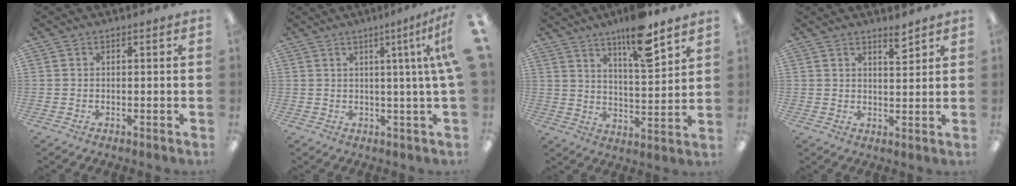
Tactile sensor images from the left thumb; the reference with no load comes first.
{"total": 6.5, "force": [1.8, -0.5, 6.3], "torque": [-0.093, -0.013, 0.025]}
{"total": 12.9, "force": [9.6, 2.8, 8.2], "torque": [-0.126, -0.056, 0.159]}
{"total": 4.0, "force": [3.4, 0.7, 2.0], "torque": [-0.024, -0.022, 0.054]}